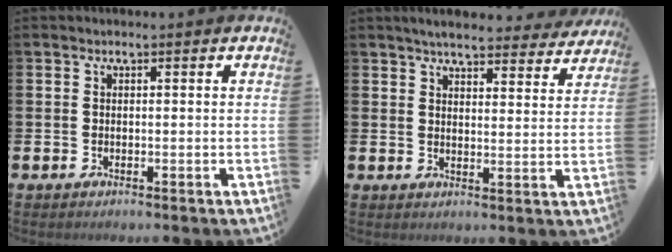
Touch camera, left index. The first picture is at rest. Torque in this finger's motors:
{"motor_torque": [1.05, -1.09, 0.46, 0.09]}